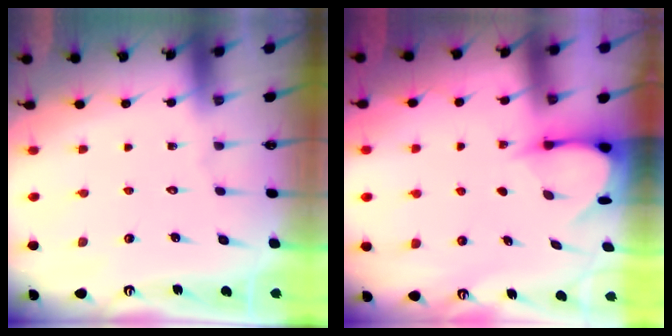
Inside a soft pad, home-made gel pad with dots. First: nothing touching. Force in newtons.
{"total": 3.7, "press": 3.7, "slide": 0.3}